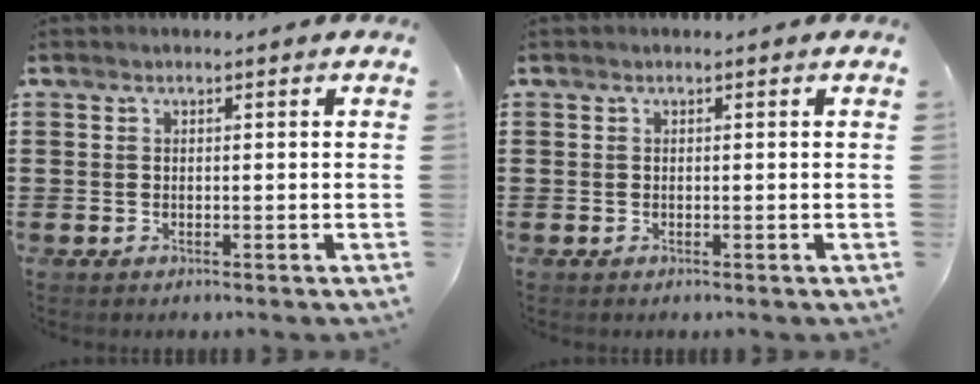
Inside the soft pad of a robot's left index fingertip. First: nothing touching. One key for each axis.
{"total": 0.0}